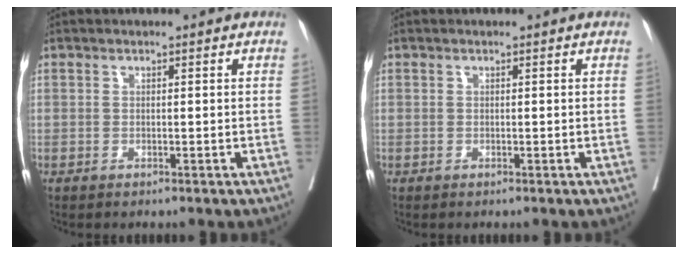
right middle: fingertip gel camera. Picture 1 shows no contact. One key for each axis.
{"total": 0.0}